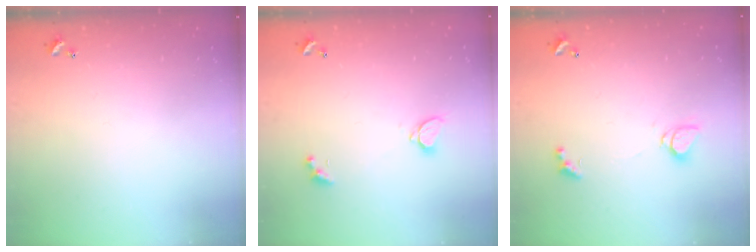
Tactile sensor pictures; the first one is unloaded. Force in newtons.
{"total": 1.6, "press": 1.6, "slide": 0.5}
{"total": 1.6, "press": 1.6, "slide": 0.2}